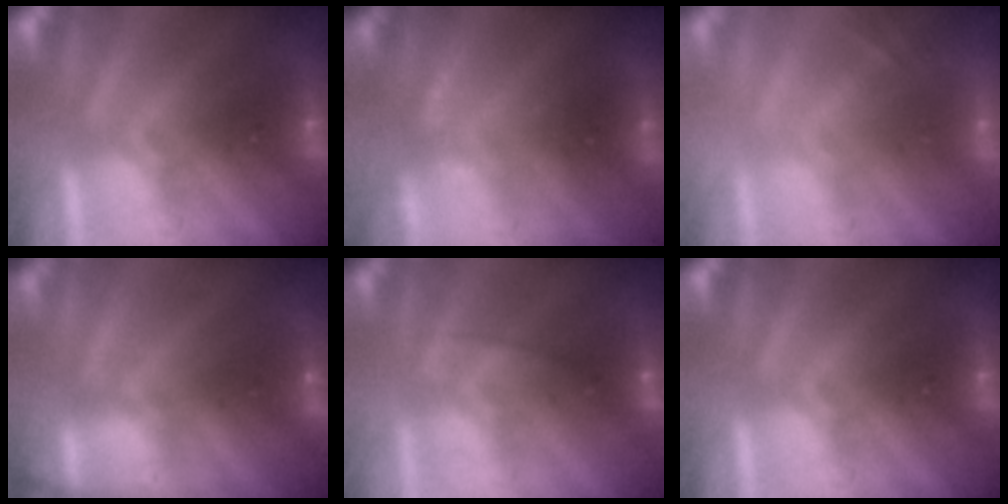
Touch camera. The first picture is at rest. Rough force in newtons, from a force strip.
{"total": 2.3}
{"total": 2.0}
{"total": 10.2}
{"total": 2.3}
{"total": 0.0}